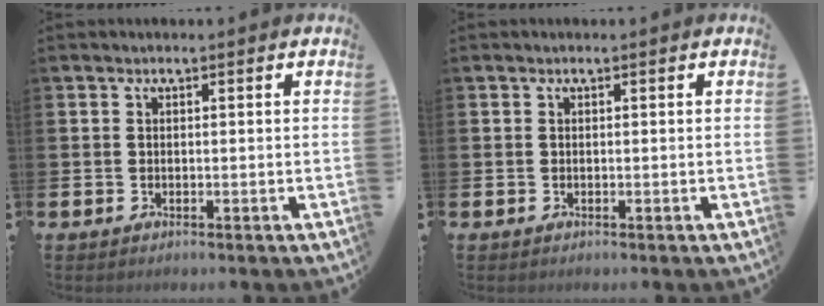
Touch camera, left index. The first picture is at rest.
{"total": 0.0}